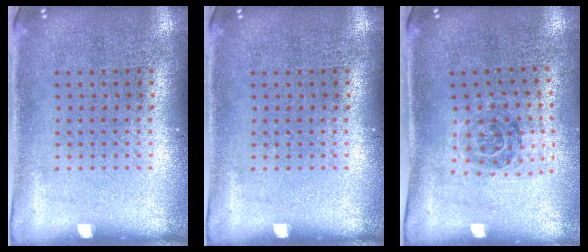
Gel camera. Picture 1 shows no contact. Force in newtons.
{"total": 0.0}
{"total": 1.1, "press": 1.0, "slide": 0.3}